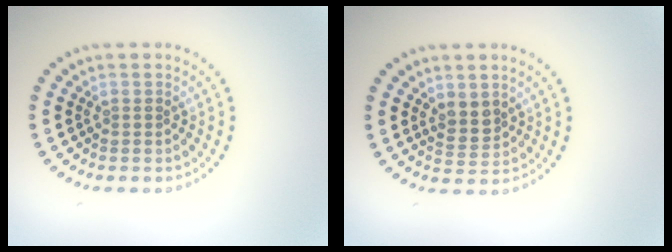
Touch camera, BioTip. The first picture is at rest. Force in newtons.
{"total": 2.2, "press": 1.9, "slide": 1.1}